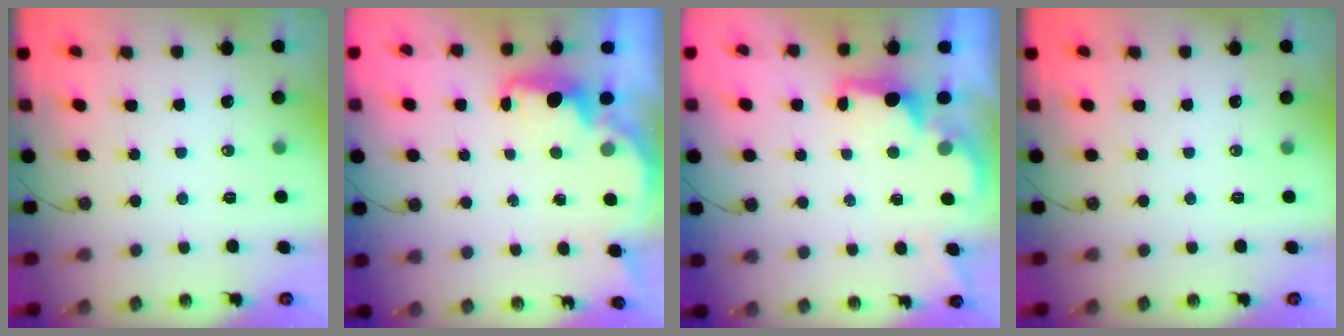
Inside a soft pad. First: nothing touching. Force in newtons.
{"total": 2.5, "press": 2.4, "slide": 0.8}
{"total": 1.9, "press": 1.7, "slide": 0.8}
{"total": 0.0}